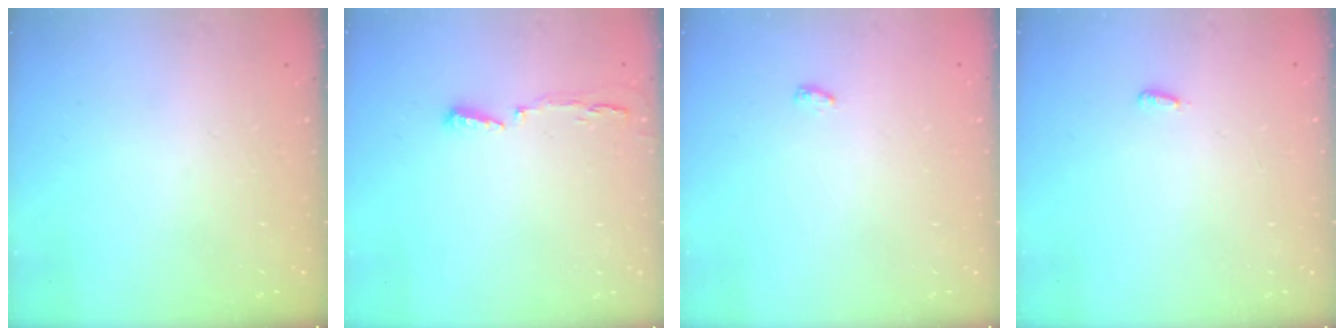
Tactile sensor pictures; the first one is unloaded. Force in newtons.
{"total": 4.1, "press": 4.0, "slide": 1.1}
{"total": 6.4, "press": 3.3, "slide": 5.5}
{"total": 2.7, "press": 2.6, "slide": 0.9}